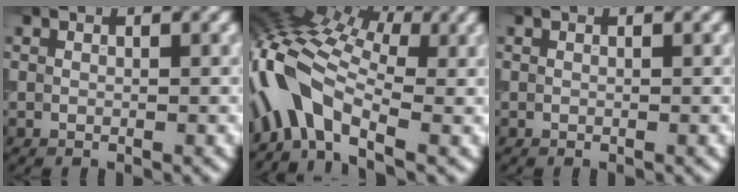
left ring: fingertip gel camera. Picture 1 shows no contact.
{"total": 8.9, "force": [-2.8, 5.0, 6.8], "torque": [-0.127, 0.024, -0.074]}
{"total": 0.0}